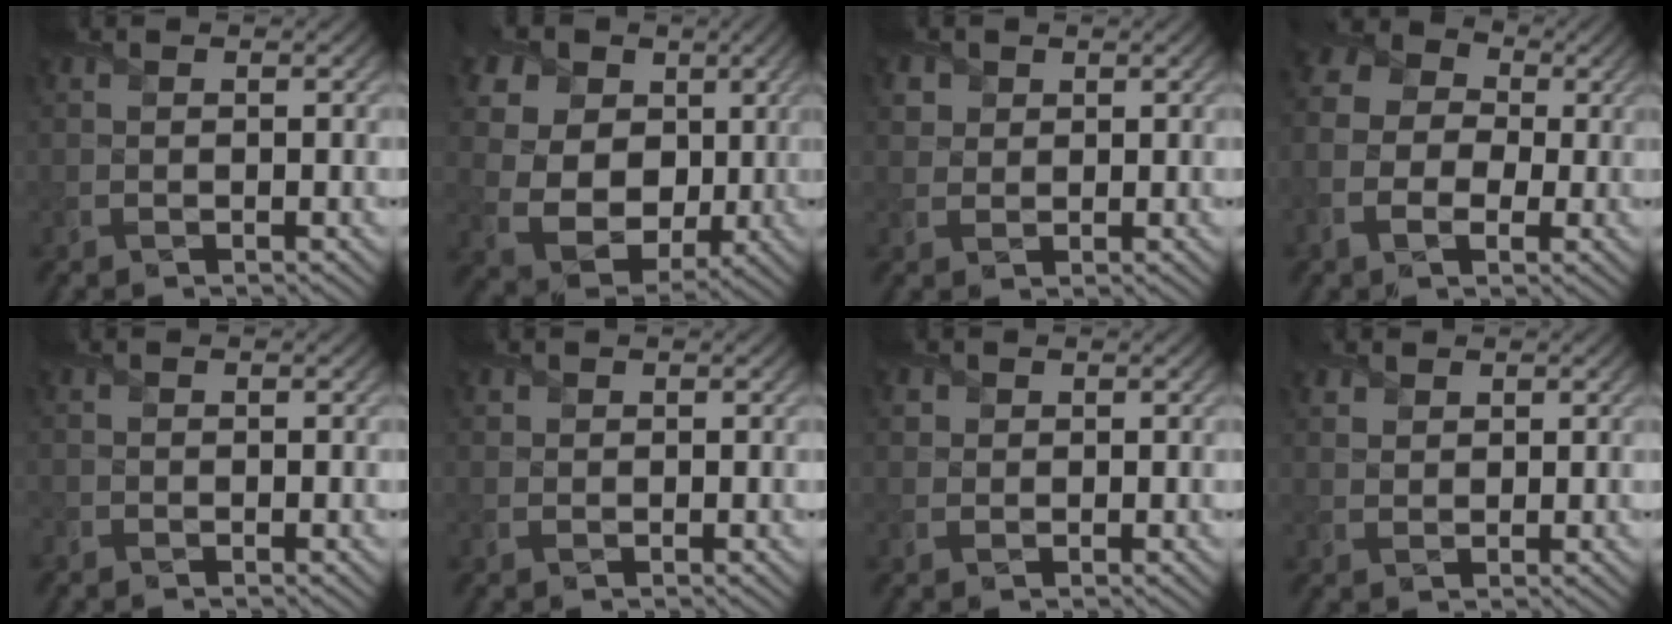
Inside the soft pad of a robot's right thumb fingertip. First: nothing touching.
{"total": 15.5, "force": [4.3, 12.4, 8.2], "torque": [-0.205, 0.031, 0.083]}
{"total": 2.4, "force": [1.4, 1.8, 0.6], "torque": [-0.026, -0.004, 0.031]}
{"total": 8.9, "force": [-1.3, 7.0, 5.3], "torque": [-0.115, -0.006, -0.036]}
{"total": 0.6, "force": [-0.5, 0.2, -0.1], "torque": [0.000, -0.002, -0.012]}
{"total": 0.7, "force": [0.5, 0.5, 0.1], "torque": [-0.001, -0.001, 0.010]}
{"total": 1.1, "force": [0.6, 0.9, 0.1], "torque": [-0.004, 0.000, 0.011]}
{"total": 1.8, "force": [1.3, 1.2, 0.5], "torque": [-0.017, 0.000, 0.025]}